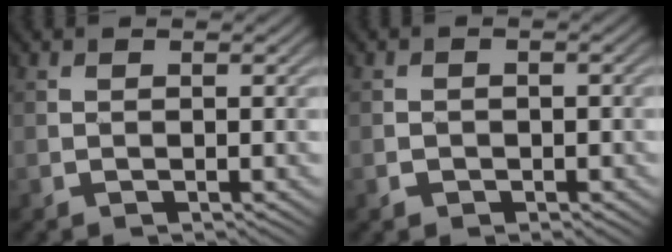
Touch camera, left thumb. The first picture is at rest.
{"total": 1.5, "force": [-0.6, 1.2, 0.5], "torque": [-0.003, -0.003, -0.011]}